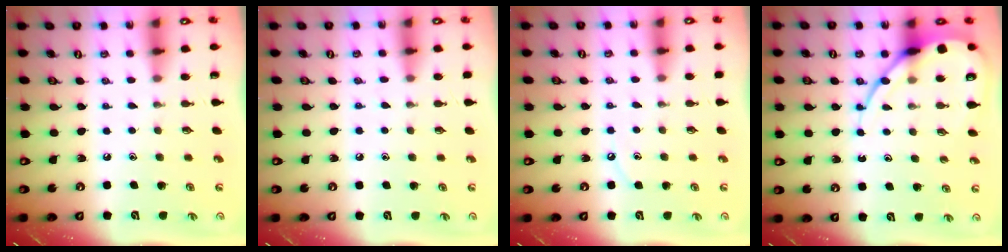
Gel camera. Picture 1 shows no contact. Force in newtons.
{"total": 4.6, "press": 4.5, "slide": 0.7}
{"total": 3.6, "press": 3.6, "slide": 0.5}
{"total": 11.0, "press": 11.0, "slide": 1.1}